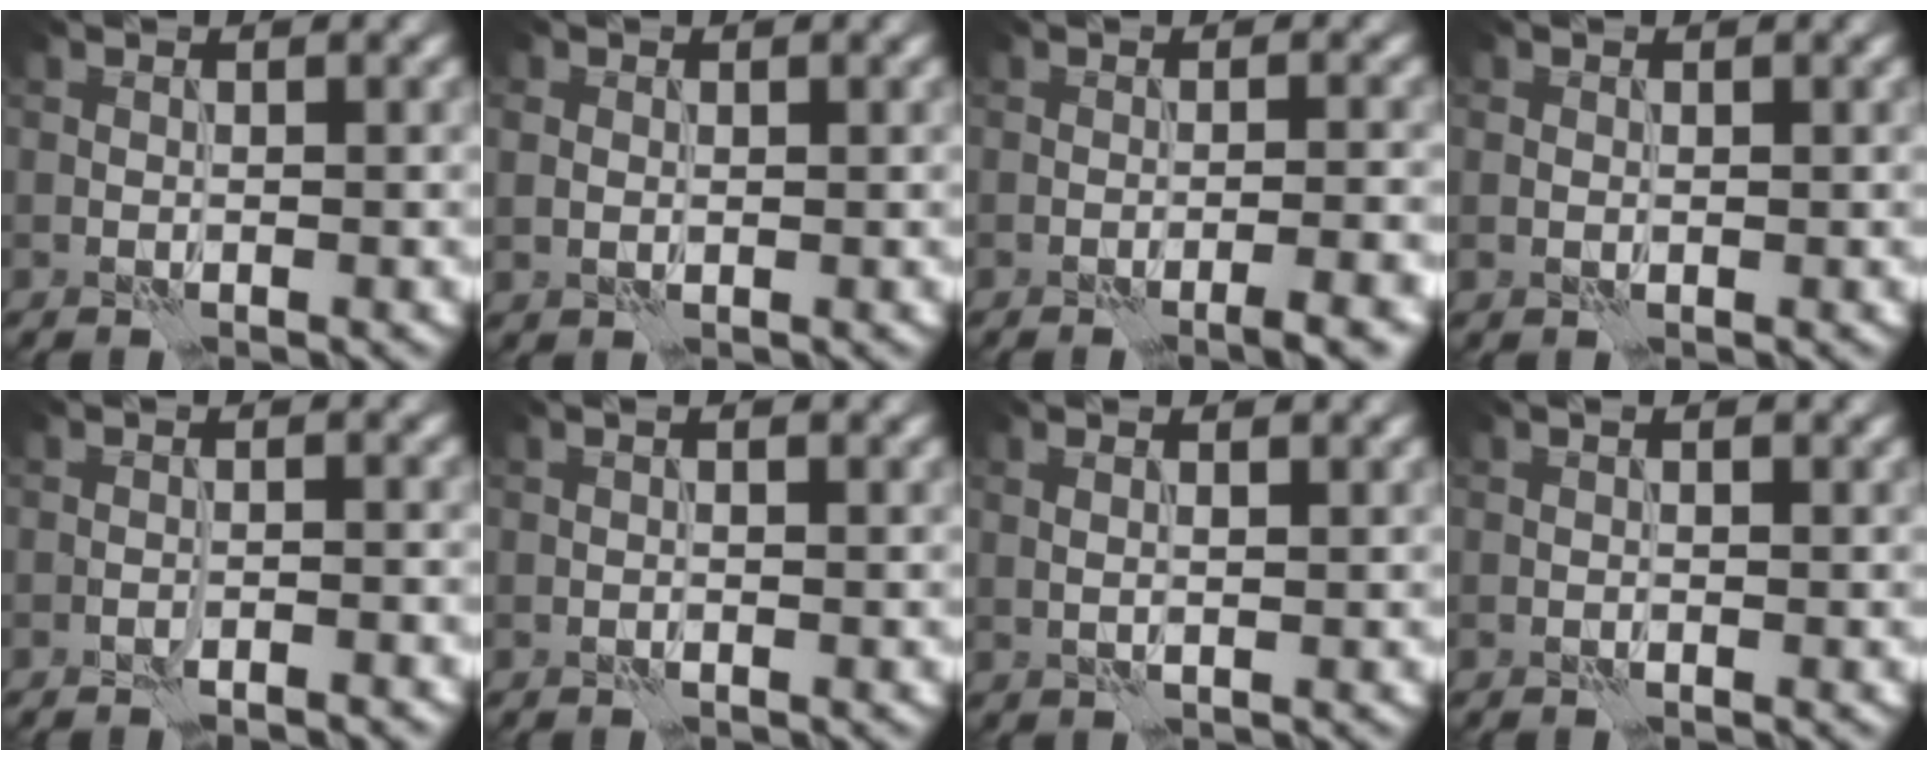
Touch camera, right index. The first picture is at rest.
{"total": 1.5, "force": [0.4, 1.2, 0.9], "torque": [-0.019, 0.000, 0.010]}
{"total": 3.5, "force": [-2.0, 0.5, 2.8], "torque": [-0.035, 0.009, -0.035]}
{"total": 0.9, "force": [0.2, 0.8, 0.5], "torque": [-0.010, 0.000, 0.005]}
{"total": 1.3, "force": [-1.1, 0.0, 0.6], "torque": [-0.007, 0.006, -0.022]}
{"total": 1.4, "force": [0.5, 0.4, 1.3], "torque": [-0.016, -0.007, 0.001]}
{"total": 2.9, "force": [1.5, 1.1, 2.3], "torque": [-0.022, 0.016, 0.004]}
{"total": 1.1, "force": [0.4, 0.4, 1.0], "torque": [-0.016, -0.005, 0.003]}